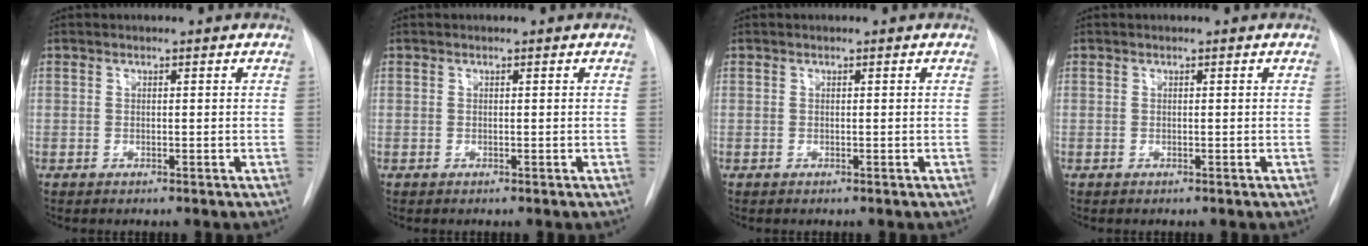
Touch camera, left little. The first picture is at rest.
{"total": 0.0}
{"total": 0.0}
{"total": 0.0}